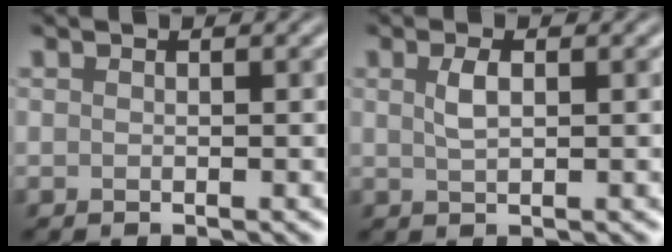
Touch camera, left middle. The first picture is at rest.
{"total": 1.7, "force": [0.5, 0.7, 1.5], "torque": [-0.034, 0.001, 0.012]}